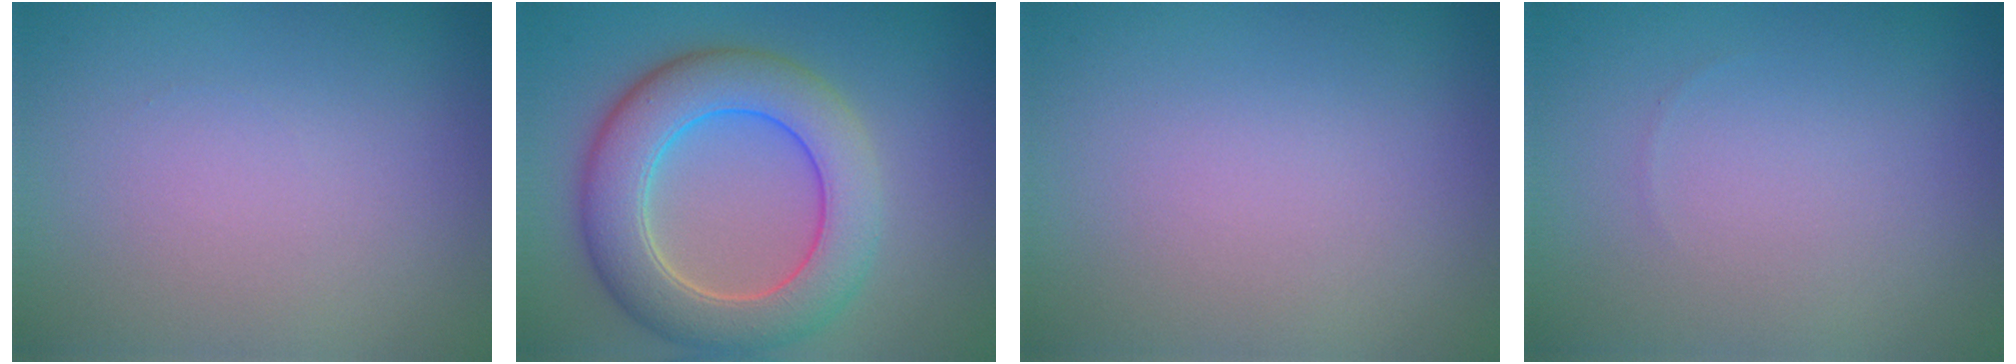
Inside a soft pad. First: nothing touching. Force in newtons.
{"total": 7.8, "press": 7.8, "slide": 0.3}
{"total": 0.0}
{"total": 0.0}